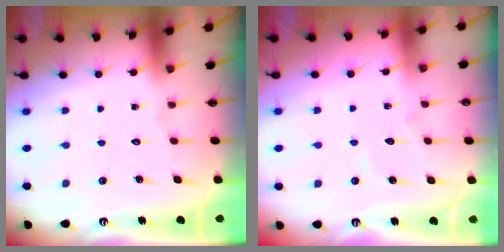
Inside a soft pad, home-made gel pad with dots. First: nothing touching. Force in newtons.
{"total": 5.0, "press": 4.9, "slide": 0.4}